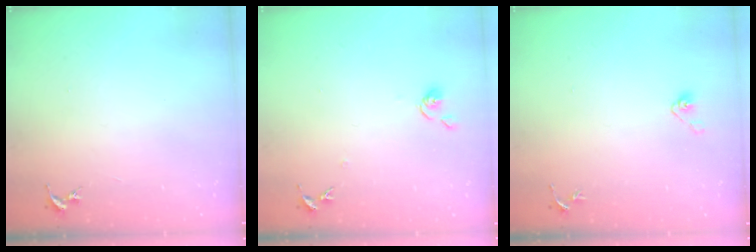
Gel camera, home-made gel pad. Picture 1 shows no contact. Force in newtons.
{"total": 6.7, "press": 6.7, "slide": 0.6}
{"total": 4.1, "press": 3.7, "slide": 1.7}